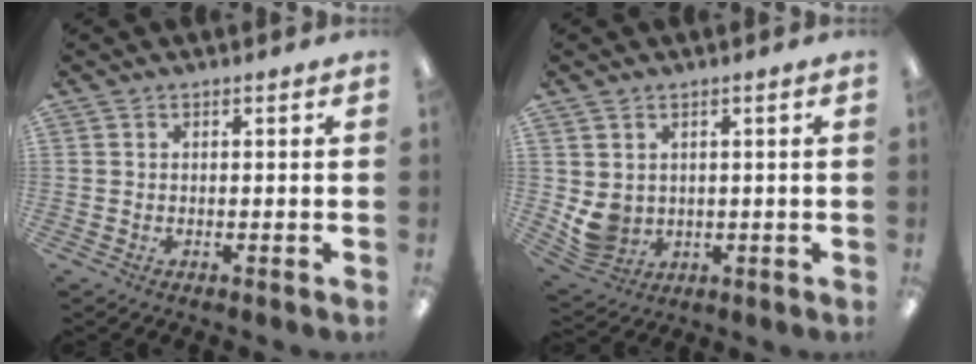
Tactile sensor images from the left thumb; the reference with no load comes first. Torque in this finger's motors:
{"motor_torque": [-0.28, 0.32, 0.00, -0.03, 0.02]}